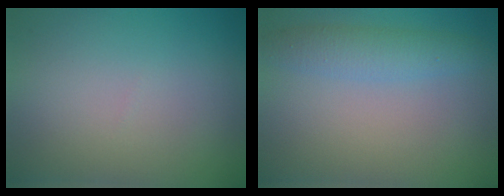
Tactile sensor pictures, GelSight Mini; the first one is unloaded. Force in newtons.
{"total": 2.8, "press": 2.8, "slide": 0.0}